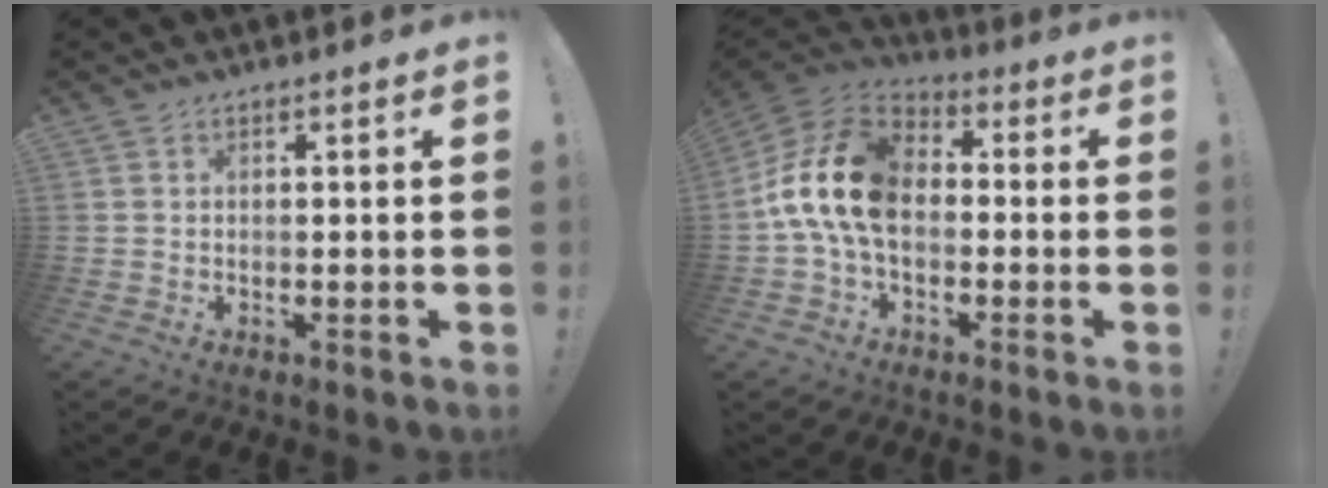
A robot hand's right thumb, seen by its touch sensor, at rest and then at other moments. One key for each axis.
{"total": 17.6, "fx": -0.5, "fy": 11.1, "fz": 13.6, "tx": -0.269, "ty": 0.025, "tz": -0.001}